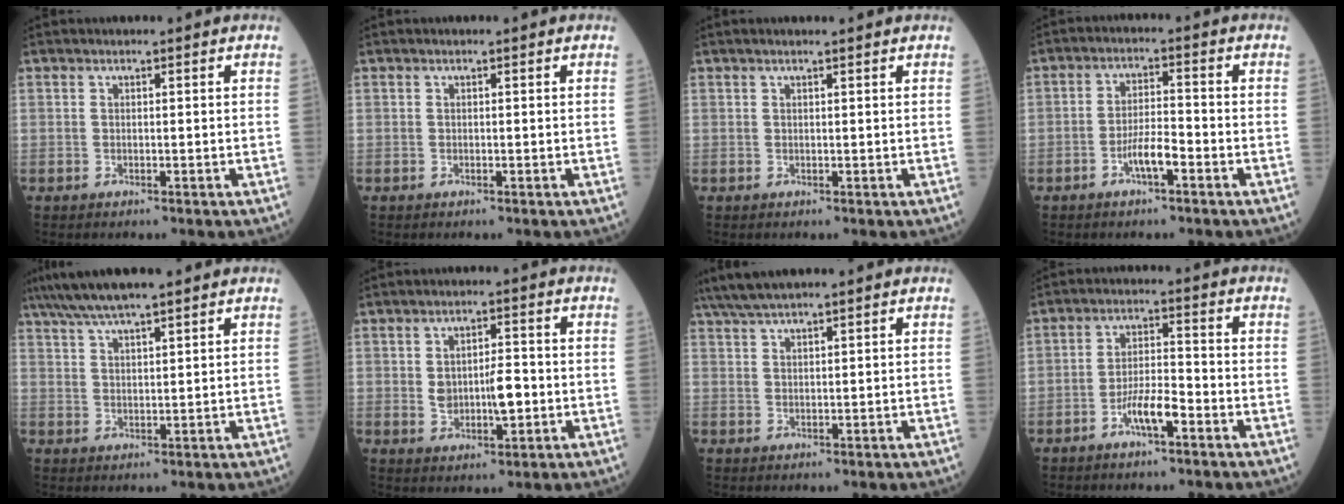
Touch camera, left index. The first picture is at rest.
{"total": 0.0}
{"total": 2.3, "force": [1.9, -0.2, 1.3], "torque": [-0.015, 0.017, 0.027]}
{"total": 4.5, "force": [-2.3, 0.9, 3.8], "torque": [-0.073, 0.004, -0.045]}
{"total": 9.7, "force": [7.8, 0.9, 5.6], "torque": [-0.101, 0.036, 0.134]}
{"total": 6.1, "force": [-0.5, 2.7, 5.5], "torque": [-0.098, 0.005, -0.001]}
{"total": 6.7, "force": [5.7, 0.0, 3.5], "torque": [-0.063, 0.038, 0.105]}
{"total": 5.3, "force": [-2.9, 1.1, 4.3], "torque": [-0.086, 0.003, -0.056]}